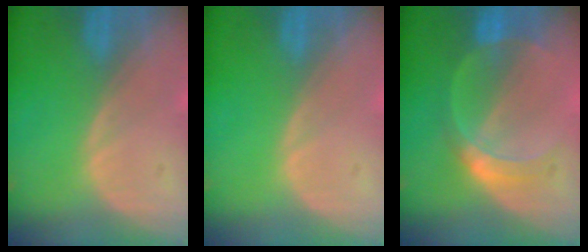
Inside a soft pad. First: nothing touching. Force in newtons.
{"total": 0.0}
{"total": 5.0, "press": 4.9, "slide": 0.2}